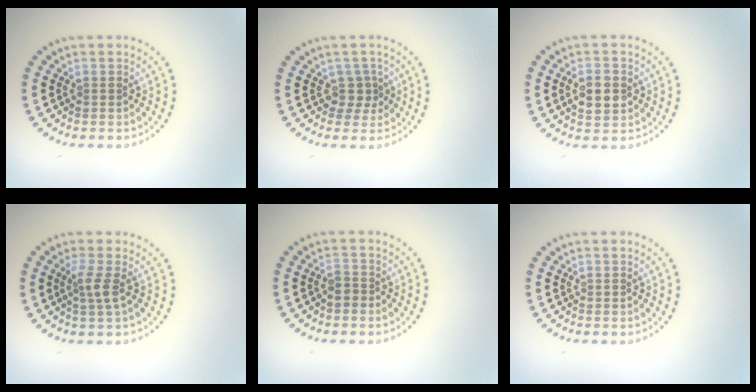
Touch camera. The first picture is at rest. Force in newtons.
{"total": 1.6, "press": 1.2, "slide": 1.1}
{"total": 2.8, "press": 2.8, "slide": 0.1}
{"total": 1.9, "press": 1.5, "slide": 1.3}
{"total": 1.1, "press": 0.9, "slide": 0.6}
{"total": 0.0}